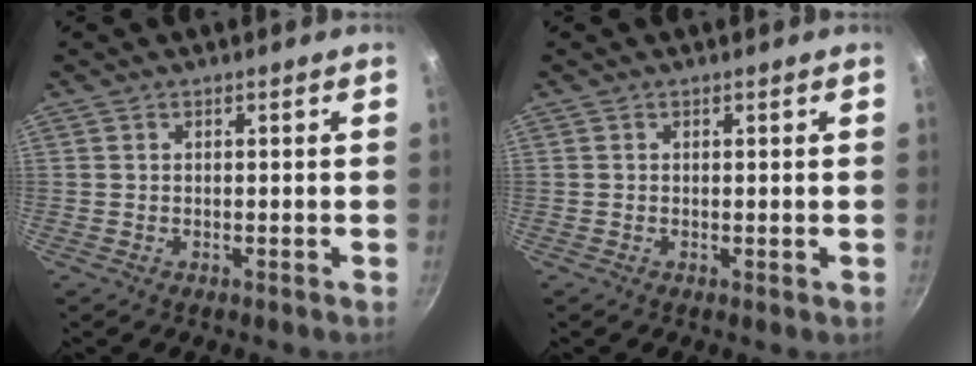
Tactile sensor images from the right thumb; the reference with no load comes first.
{"total": 0.0}